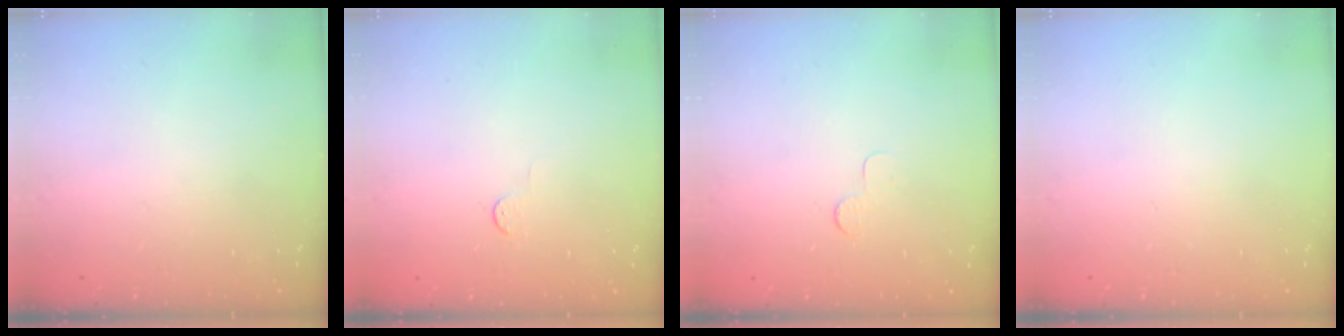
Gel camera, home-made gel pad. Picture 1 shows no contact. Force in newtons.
{"total": 2.8, "press": 2.8, "slide": 0.4}
{"total": 3.0, "press": 2.9, "slide": 0.3}
{"total": 0.0}